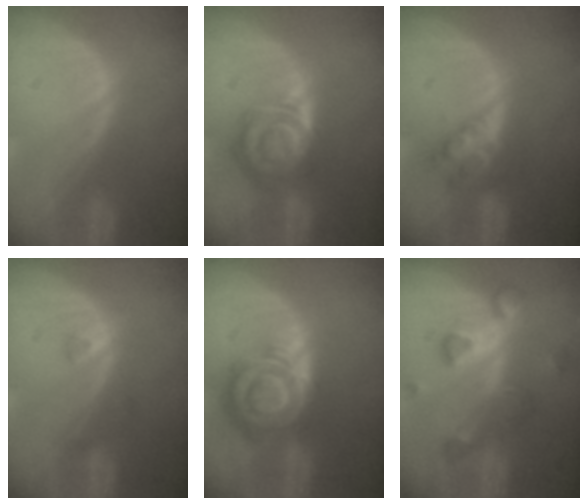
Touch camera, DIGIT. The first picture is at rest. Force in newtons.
{"total": 8.1, "press": 7.1, "slide": 4.0}
{"total": 3.7, "press": 3.7, "slide": 0.3}
{"total": 1.2, "press": 1.2, "slide": 0.1}
{"total": 9.2, "press": 9.1, "slide": 0.5}
{"total": 7.8, "press": 6.9, "slide": 3.5}